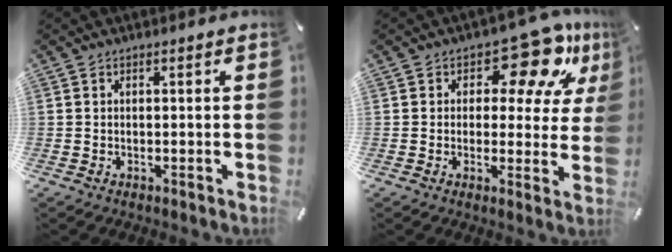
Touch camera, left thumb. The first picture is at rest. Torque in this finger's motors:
{"motor_torque": [1.35, 1.30, 0.79, -0.81, 0.15]}